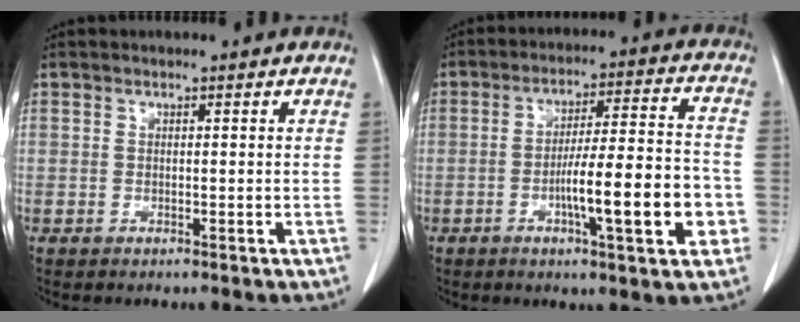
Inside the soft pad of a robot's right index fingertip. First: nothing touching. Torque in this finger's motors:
{"motor_torque": [0.53, -0.15, 0.35, 0.10]}